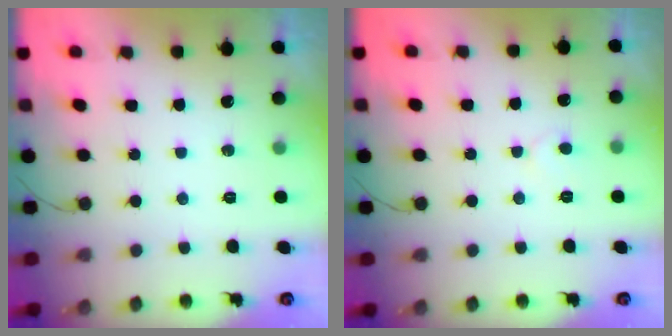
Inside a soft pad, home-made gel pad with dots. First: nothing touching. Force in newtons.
{"total": 3.8, "press": 3.8, "slide": 0.5}